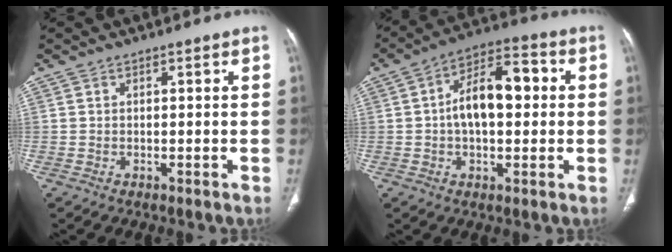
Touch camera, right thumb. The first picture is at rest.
{"total": 13.1, "force": [1.0, 7.2, 10.9], "torque": [-0.165, 0.032, 0.007]}